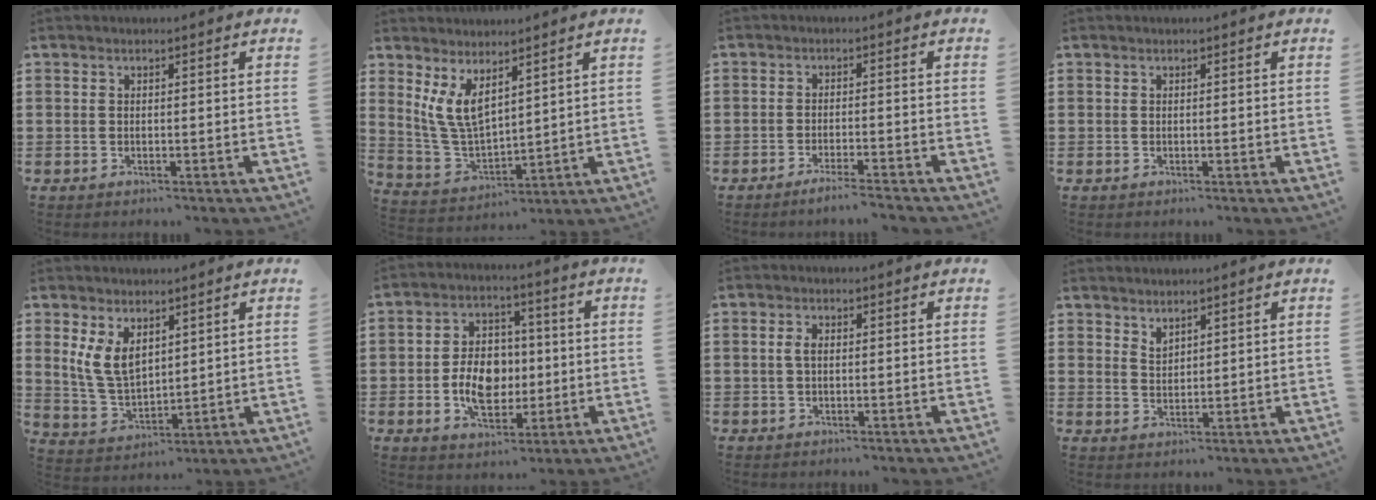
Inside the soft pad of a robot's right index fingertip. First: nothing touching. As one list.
[{"total": 6.8, "force": [3.6, 3.1, 4.9], "torque": [-0.128, -0.012, 0.062]}, {"total": 2.7, "force": [-2.5, -0.4, 1.1], "torque": [-0.016, -0.001, -0.047]}, {"total": 0.0}, {"total": 6.8, "force": [2.9, 4.0, 4.6], "torque": [-0.115, 0.001, 0.052]}, {"total": 8.3, "force": [-1.1, 5.8, 5.9], "torque": [-0.101, 0.003, -0.025]}, {"total": 1.9, "force": [0.1, 0.9, 1.7], "torque": [-0.034, 0.004, 0.000]}, {"total": 1.8, "force": [1.7, 0.5, -0.1], "torque": [-0.001, 0.003, 0.033]}]